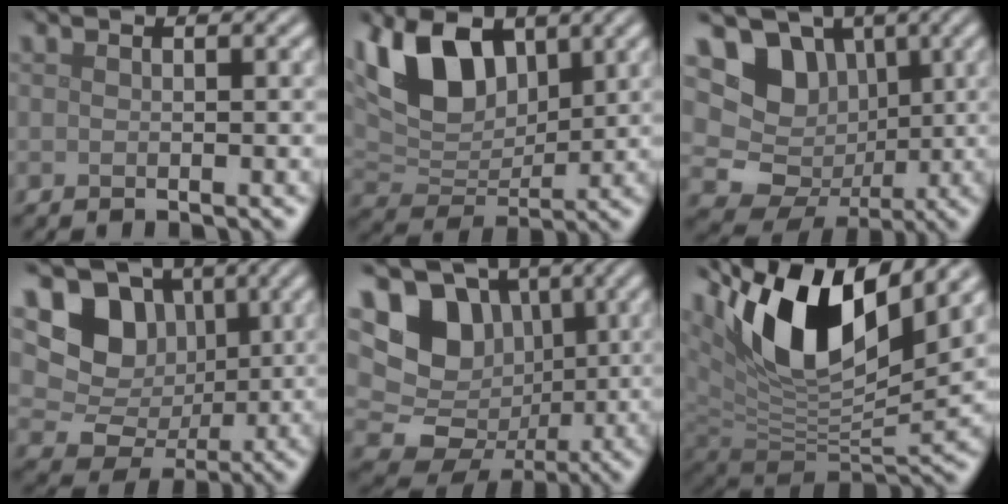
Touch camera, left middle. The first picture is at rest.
{"total": 8.6, "force": [3.9, 5.2, 5.7], "torque": [-0.125, 0.003, 0.065]}
{"total": 10.5, "force": [2.1, 9.5, 4.1], "torque": [-0.084, 0.023, 0.011]}
{"total": 7.7, "force": [2.0, 6.5, 3.6], "torque": [-0.055, -0.001, 0.018]}
{"total": 14.7, "force": [2.6, 13.1, 6.1], "torque": [-0.145, 0.032, 0.035]}
{"total": 12.5, "force": [5.9, 5.2, 9.6], "torque": [-0.173, 0.004, 0.108]}